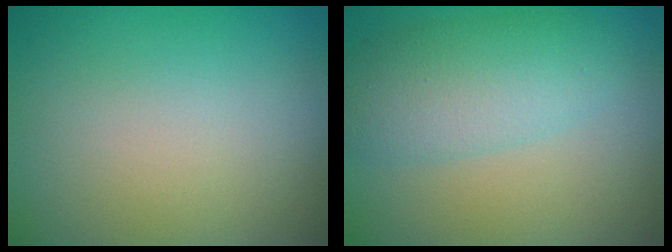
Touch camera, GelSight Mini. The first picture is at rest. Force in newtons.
{"total": 4.7, "press": 4.7, "slide": 0.1}